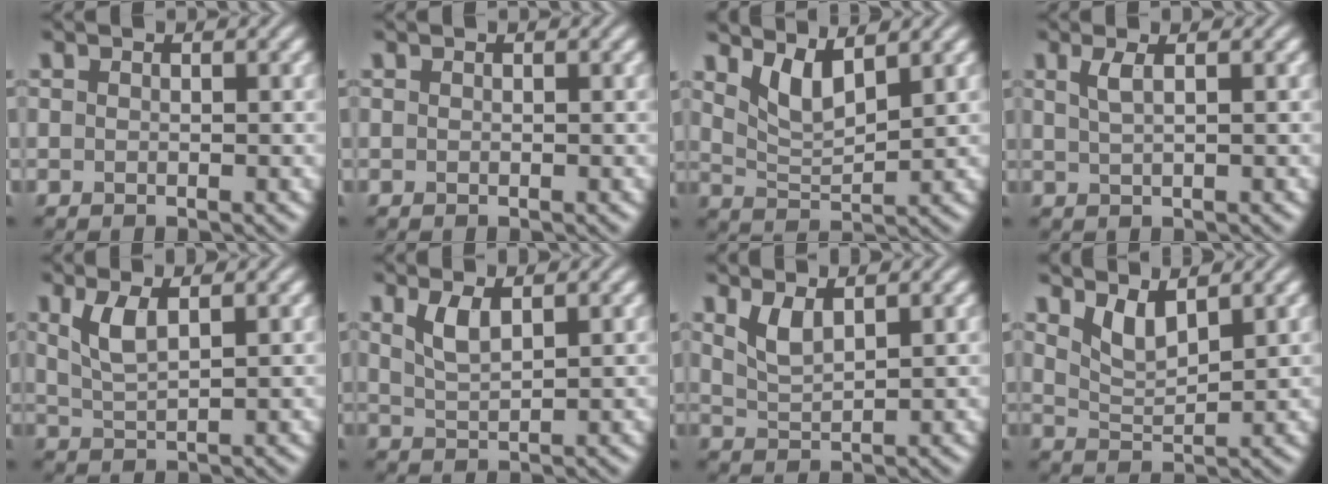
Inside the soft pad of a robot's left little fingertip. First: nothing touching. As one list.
[{"total": 0.0}, {"total": 3.6, "force": [2.4, 1.1, 2.5], "torque": [-0.058, -0.009, 0.052]}, {"total": 1.8, "force": [0.7, 0.6, 1.5], "torque": [-0.026, 0.002, 0.011]}, {"total": 2.8, "force": [1.3, 0.9, 2.3], "torque": [-0.051, -0.004, 0.029]}, {"total": 2.4, "force": [1.3, 0.8, 1.8], "torque": [-0.040, -0.004, 0.030]}, {"total": 2.3, "force": [1.5, 0.7, 1.6], "torque": [-0.038, -0.009, 0.034]}, {"total": 2.9, "force": [2.1, 0.8, 1.9], "torque": [-0.042, -0.011, 0.045]}]